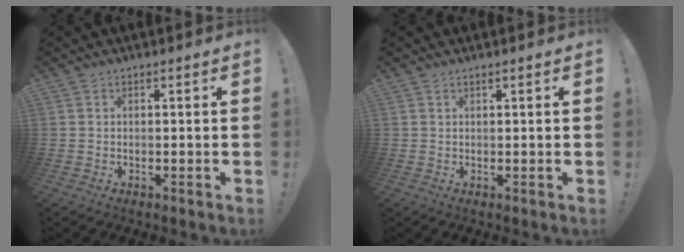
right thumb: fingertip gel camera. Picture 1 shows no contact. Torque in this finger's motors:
{"motor_torque": [0.10, 0.24, -0.25, -0.04, 0.05]}